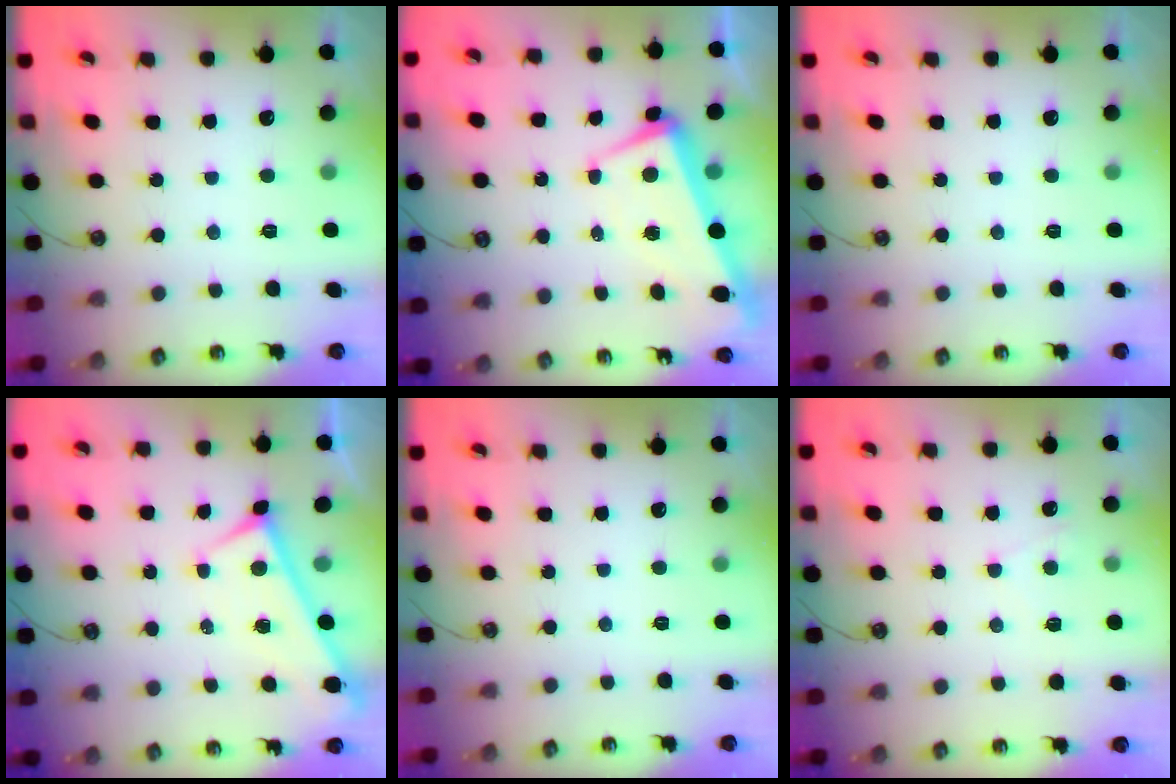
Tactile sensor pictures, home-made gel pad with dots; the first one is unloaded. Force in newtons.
{"total": 0.9, "press": 0.4, "slide": 0.8}
{"total": 0.0}
{"total": 0.0}
{"total": 0.0}
{"total": 3.3, "press": 3.3, "slide": 0.4}